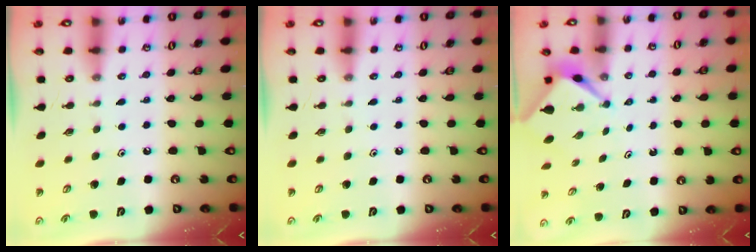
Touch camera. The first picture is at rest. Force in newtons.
{"total": 0.0}
{"total": 2.5, "press": 2.5, "slide": 0.2}